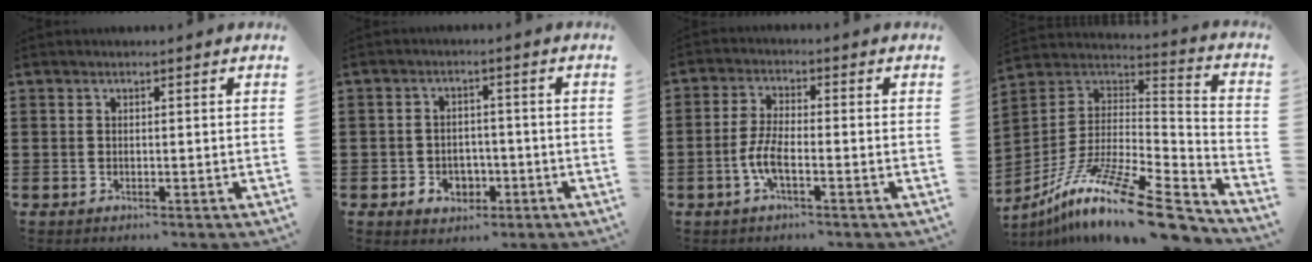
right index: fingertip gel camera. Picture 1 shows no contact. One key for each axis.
{"total": 3.2, "fx": -1.5, "fy": 2.6, "fz": 1.2, "tx": -0.027, "ty": 0.007, "tz": -0.032}
{"total": 5.0, "fx": -2.0, "fy": 1.2, "fz": 4.4, "tx": -0.110, "ty": -0.009, "tz": -0.046}
{"total": 16.7, "fx": -12.0, "fy": 2.7, "fz": 11.2, "tx": -0.206, "ty": 0.031, "tz": -0.216}